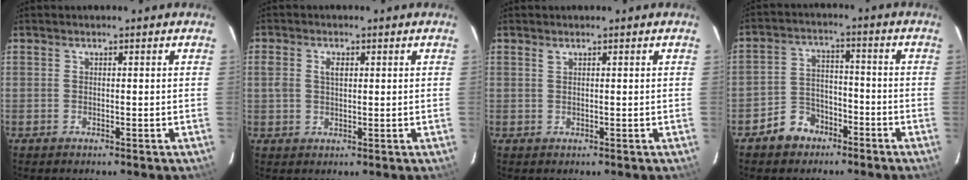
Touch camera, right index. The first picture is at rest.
{"total": 2.9, "force": [0.8, 1.9, 2.1], "torque": [-0.038, 0.006, 0.014]}
{"total": 0.5, "force": [0.5, 0.1, 0.2], "torque": [-0.002, 0.001, 0.010]}
{"total": 7.1, "force": [-4.8, 5.0, 1.5], "torque": [-0.043, 0.024, -0.073]}